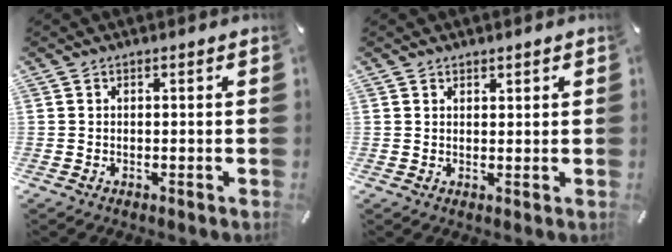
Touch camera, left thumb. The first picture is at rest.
{"total": 1.3, "force": [1.0, 0.8, 0.0], "torque": [0.009, -0.003, 0.018]}